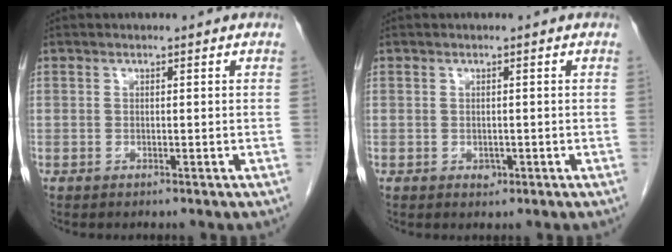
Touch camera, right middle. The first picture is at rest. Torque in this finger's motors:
{"motor_torque": [0.27, -0.02, 0.00, 0.00]}